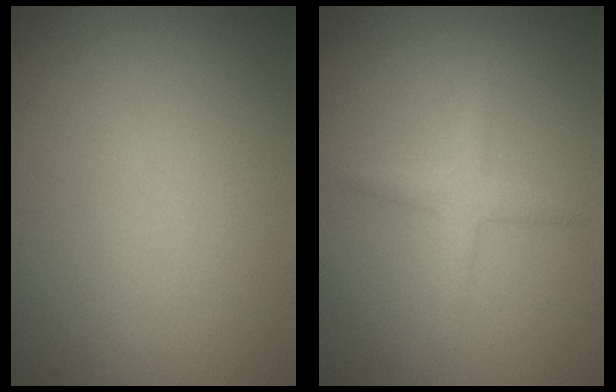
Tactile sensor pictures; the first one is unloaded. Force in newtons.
{"total": 1.8, "press": 1.8, "slide": 0.1}